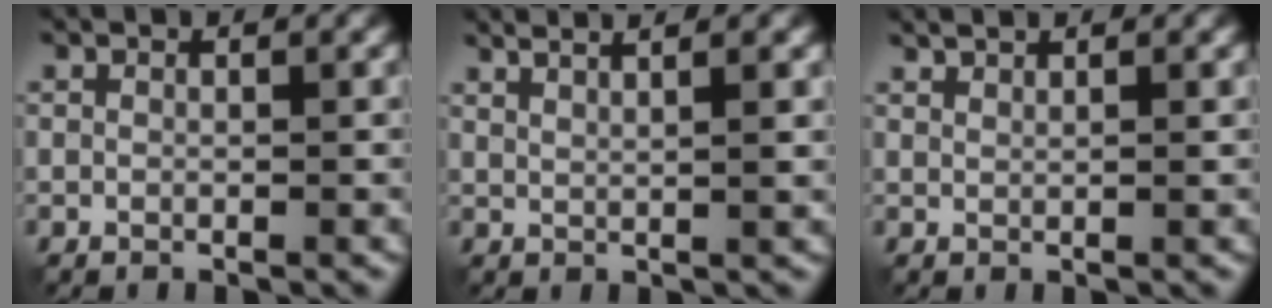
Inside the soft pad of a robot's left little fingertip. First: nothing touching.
{"total": 3.9, "force": [2.8, 0.9, 2.5], "torque": [-0.021, 0.012, 0.022]}
{"total": 1.5, "force": [1.3, 0.3, 0.8], "torque": [-0.006, 0.003, 0.018]}